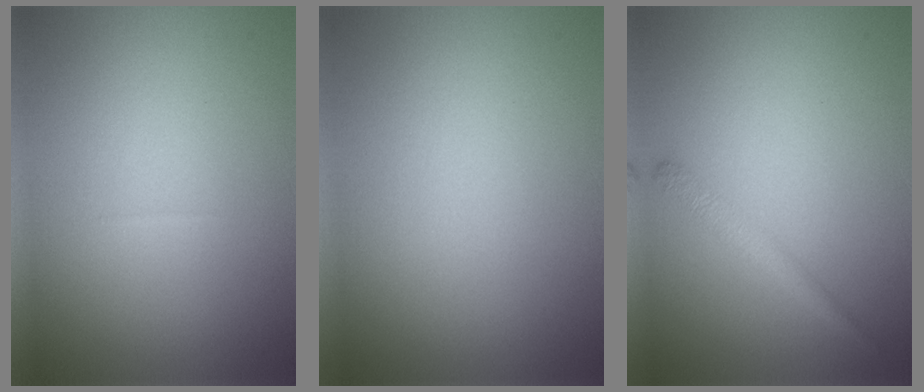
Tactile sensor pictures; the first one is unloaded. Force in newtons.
{"total": 0.0}
{"total": 1.6, "press": 1.6, "slide": 0.0}